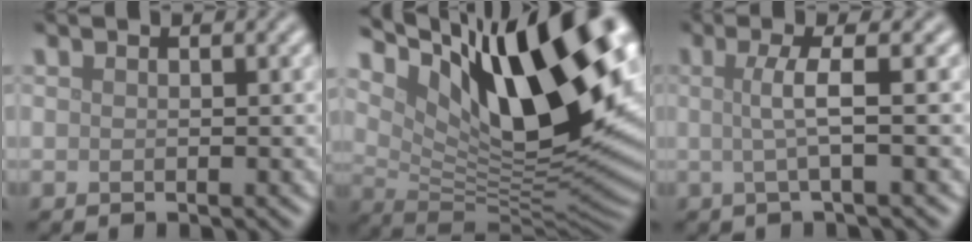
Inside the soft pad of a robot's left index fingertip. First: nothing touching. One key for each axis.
{"total": 16.8, "fx": 8.3, "fy": 6.0, "fz": 13.4, "tx": -0.222, "ty": 0.014, "tz": 0.148}
{"total": 2.9, "fx": 0.1, "fy": 0.6, "fz": 2.8, "tx": -0.050, "ty": 0.002, "tz": -0.005}